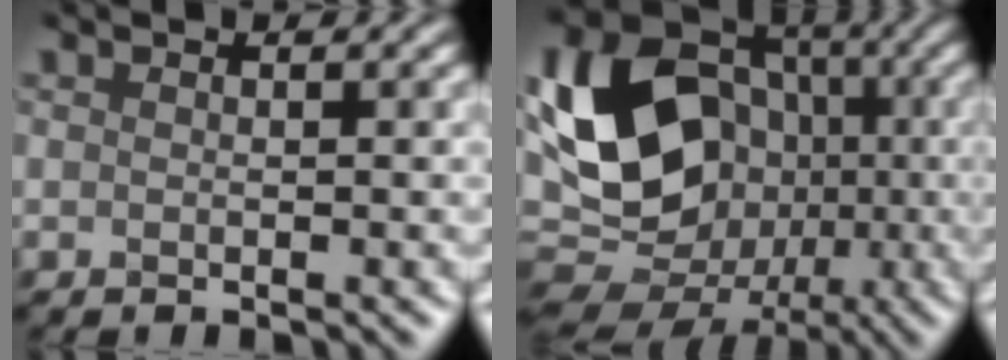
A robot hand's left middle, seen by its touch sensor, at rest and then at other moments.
{"total": 14.5, "force": [-1.9, 11.6, 8.5], "torque": [-0.178, -0.011, 0.001]}